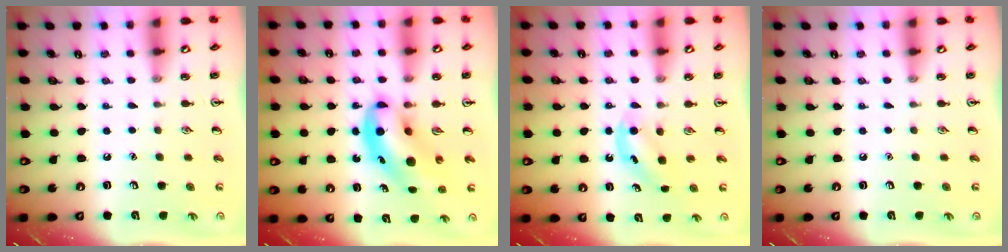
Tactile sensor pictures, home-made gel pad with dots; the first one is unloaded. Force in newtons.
{"total": 9.3, "press": 8.9, "slide": 2.6}
{"total": 4.5, "press": 4.2, "slide": 1.5}
{"total": 0.0}